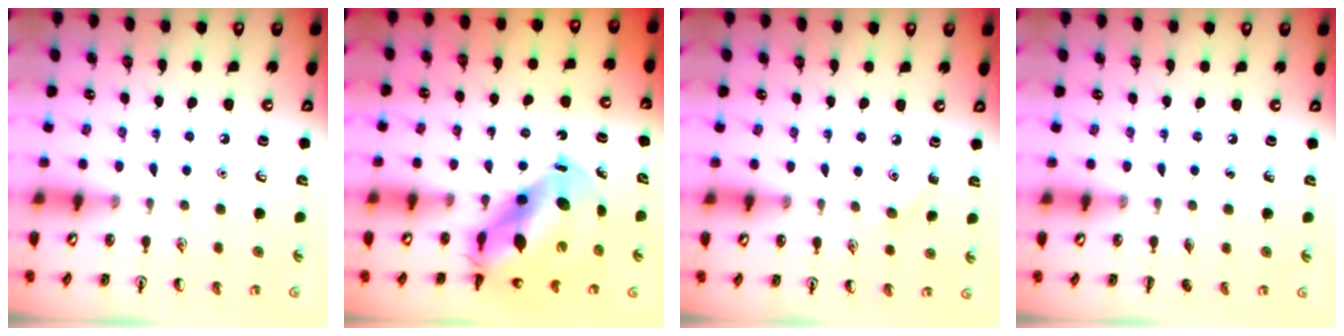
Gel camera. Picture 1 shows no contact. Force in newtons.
{"total": 12.1, "press": 11.6, "slide": 3.1}
{"total": 4.4, "press": 4.2, "slide": 1.4}
{"total": 0.0}